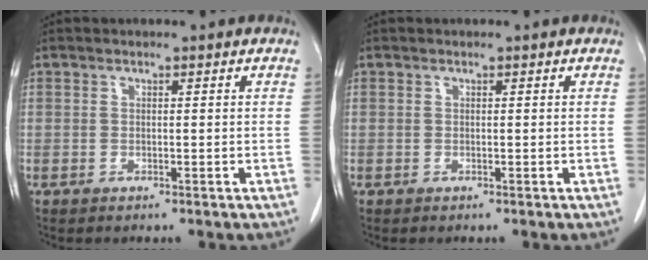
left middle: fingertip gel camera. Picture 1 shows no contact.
{"total": 0.0}